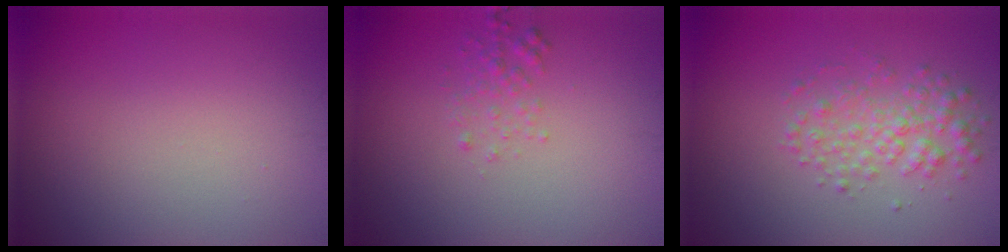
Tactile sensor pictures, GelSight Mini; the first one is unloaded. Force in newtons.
{"total": 1.4, "press": 1.4, "slide": 0.1}
{"total": 3.0, "press": 3.0, "slide": 0.0}